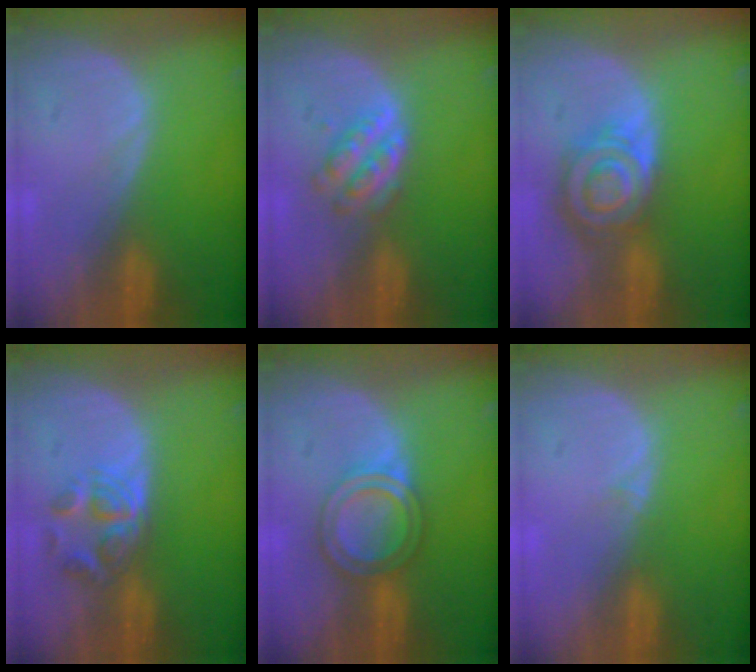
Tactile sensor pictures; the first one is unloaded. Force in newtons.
{"total": 5.0, "press": 4.4, "slide": 2.4}
{"total": 8.5, "press": 7.3, "slide": 4.4}
{"total": 5.9, "press": 4.8, "slide": 3.4}
{"total": 6.2, "press": 5.4, "slide": 3.0}
{"total": 0.9, "press": 0.5, "slide": 0.7}